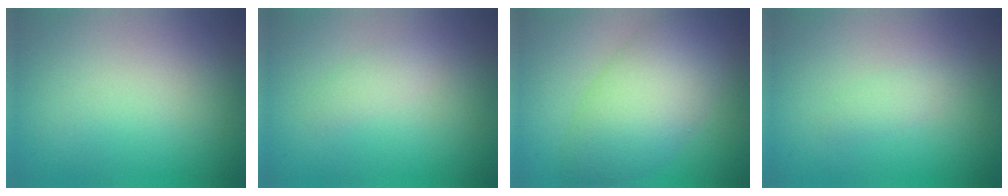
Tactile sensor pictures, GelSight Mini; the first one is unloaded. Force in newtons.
{"total": 1.2, "press": 1.2, "slide": 0.0}
{"total": 7.6, "press": 7.6, "slide": 0.2}
{"total": 1.0, "press": 1.0, "slide": 0.1}